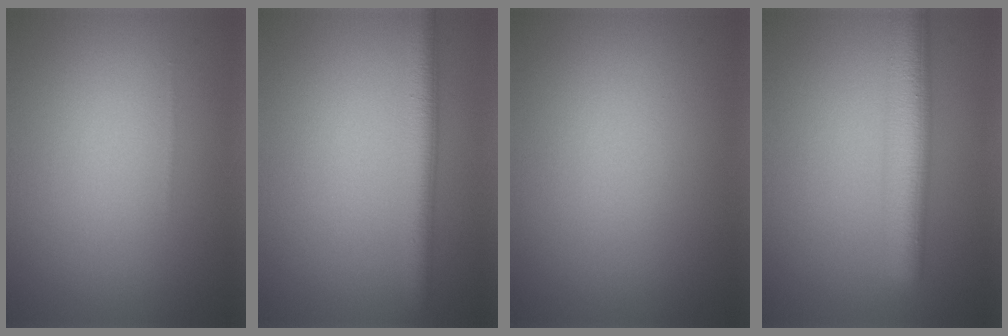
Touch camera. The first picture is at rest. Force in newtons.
{"total": 3.4, "press": 3.4, "slide": 0.2}
{"total": 0.0}
{"total": 5.9, "press": 5.9, "slide": 0.2}